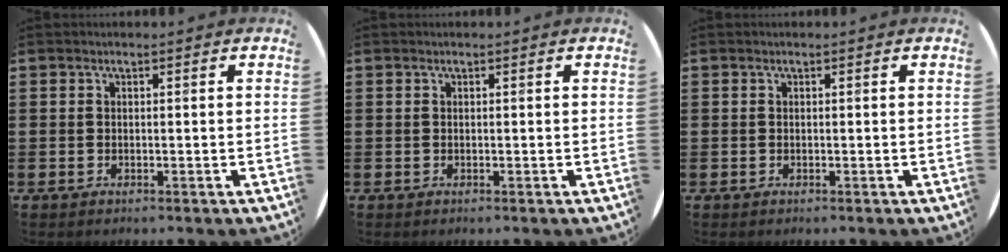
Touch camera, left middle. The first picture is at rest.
{"total": 0.0}
{"total": 0.0}